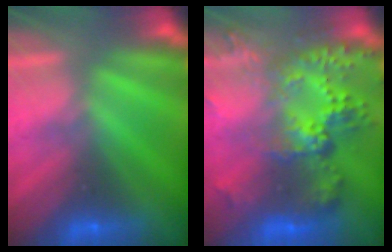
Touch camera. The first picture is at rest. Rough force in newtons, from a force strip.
{"total": 6.3}